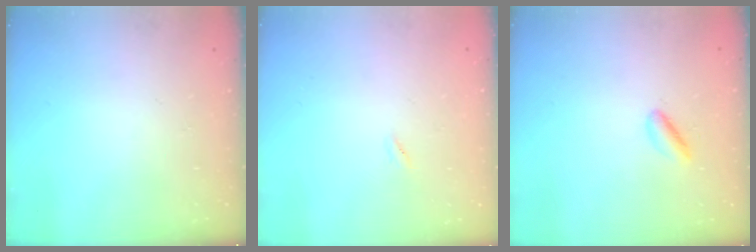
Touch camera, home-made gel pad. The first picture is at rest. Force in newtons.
{"total": 0.5, "press": 0.3, "slide": 0.4}
{"total": 2.8, "press": 2.6, "slide": 1.1}